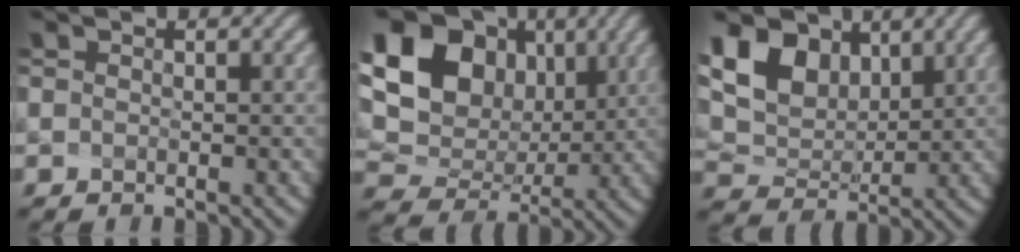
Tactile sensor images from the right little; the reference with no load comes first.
{"total": 17.8, "force": [6.5, 14.3, 8.4], "torque": [-0.201, 0.043, 0.104]}
{"total": 9.8, "force": [5.4, 6.4, 5.1], "torque": [-0.111, 0.017, 0.100]}